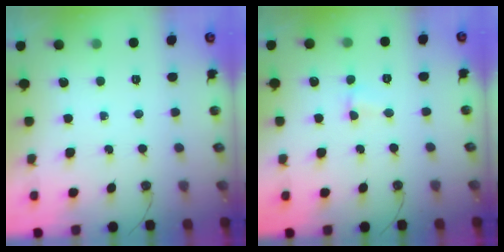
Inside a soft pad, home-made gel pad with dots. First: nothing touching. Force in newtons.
{"total": 1.4, "press": 1.4, "slide": 0.4}